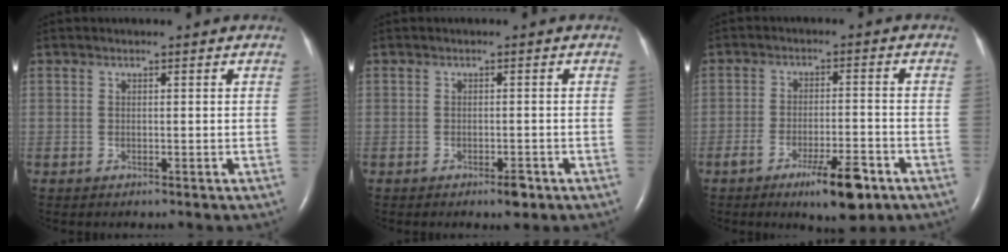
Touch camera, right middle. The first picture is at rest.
{"total": 1.9, "force": [-1.2, 0.6, 1.3], "torque": [-0.020, 0.000, -0.014]}
{"total": 8.3, "force": [-4.9, 1.7, 6.5], "torque": [-0.105, -0.009, -0.072]}